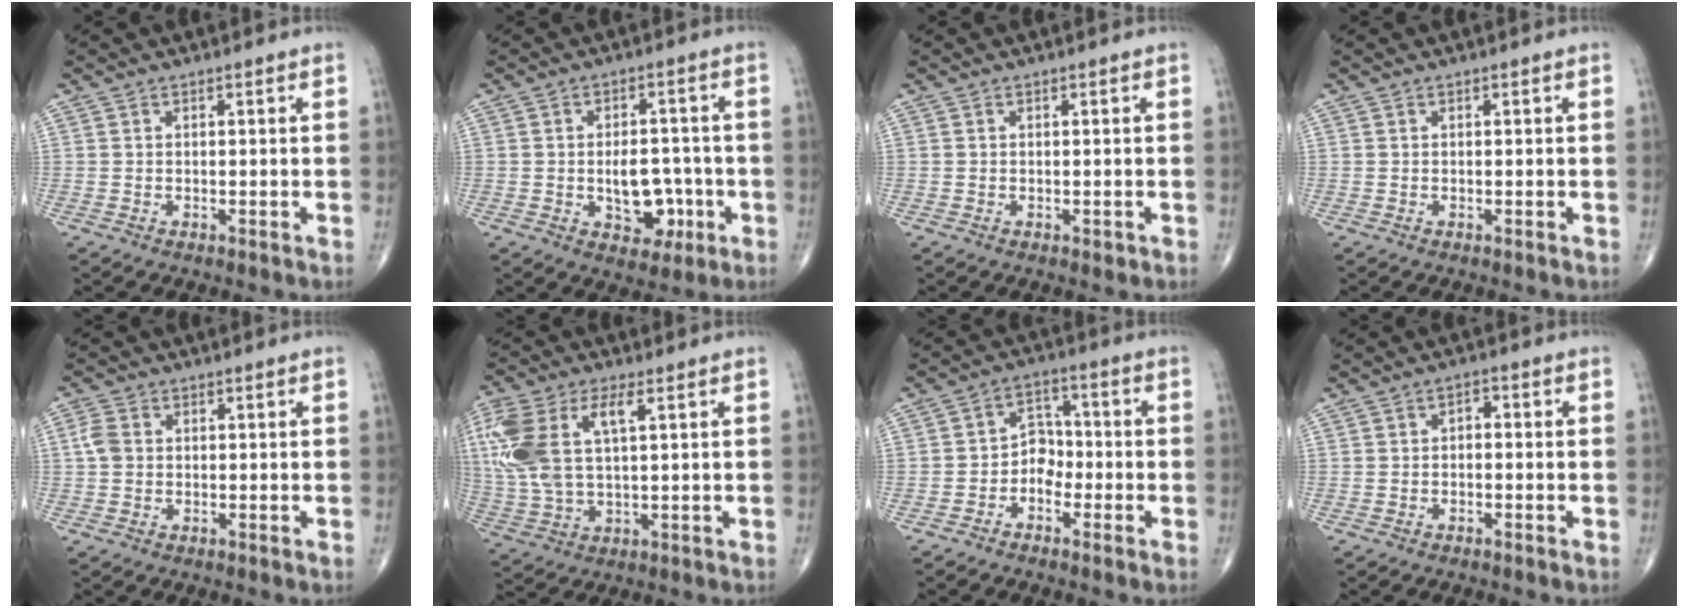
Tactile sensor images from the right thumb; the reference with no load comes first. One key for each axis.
{"total": 8.5, "fx": -2.0, "fy": 5.5, "fz": 6.1, "tx": -0.053, "ty": 0.023, "tz": -0.017}
{"total": 0.7, "fx": -0.3, "fy": 0.5, "fz": 0.4, "tx": -0.002, "ty": 0.001, "tz": -0.002}
{"total": 0.0}
{"total": 3.0, "fx": 0.1, "fy": 2.4, "fz": 1.8, "tx": -0.037, "ty": 0.006, "tz": -0.004}
{"total": 15.9, "fx": 4.1, "fy": 7.7, "fz": 13.3, "tx": -0.319, "ty": 0.011, "tz": 0.081}
{"total": 5.2, "fx": -2.1, "fy": 4.0, "fz": 2.5, "tx": -0.010, "ty": 0.033, "tz": -0.049}
{"total": 1.8, "fx": -0.4, "fy": 1.3, "fz": 1.3, "tx": -0.006, "ty": 0.015, "tz": -0.016}